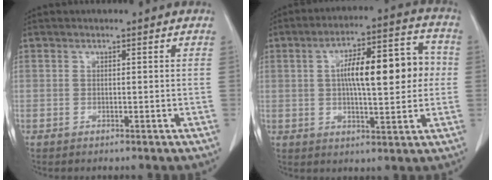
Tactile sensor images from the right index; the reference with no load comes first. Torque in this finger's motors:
{"motor_torque": [1.08, 0.38, 0.51, 0.11]}